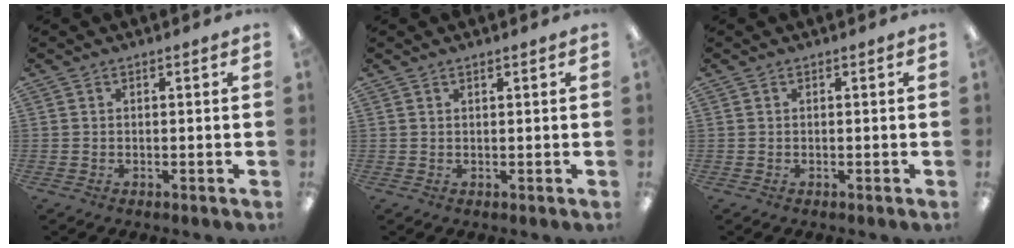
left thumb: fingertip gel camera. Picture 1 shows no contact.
{"total": 0.6, "force": [0.5, 0.1, 0.3], "torque": [-0.007, 0.000, 0.009]}
{"total": 0.0}